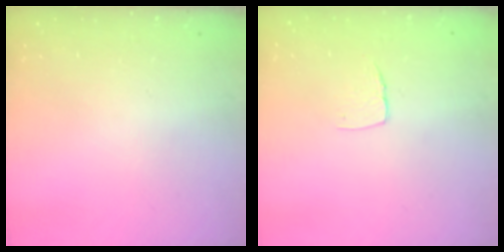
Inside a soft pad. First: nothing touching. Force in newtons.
{"total": 5.1, "press": 5.1, "slide": 0.4}